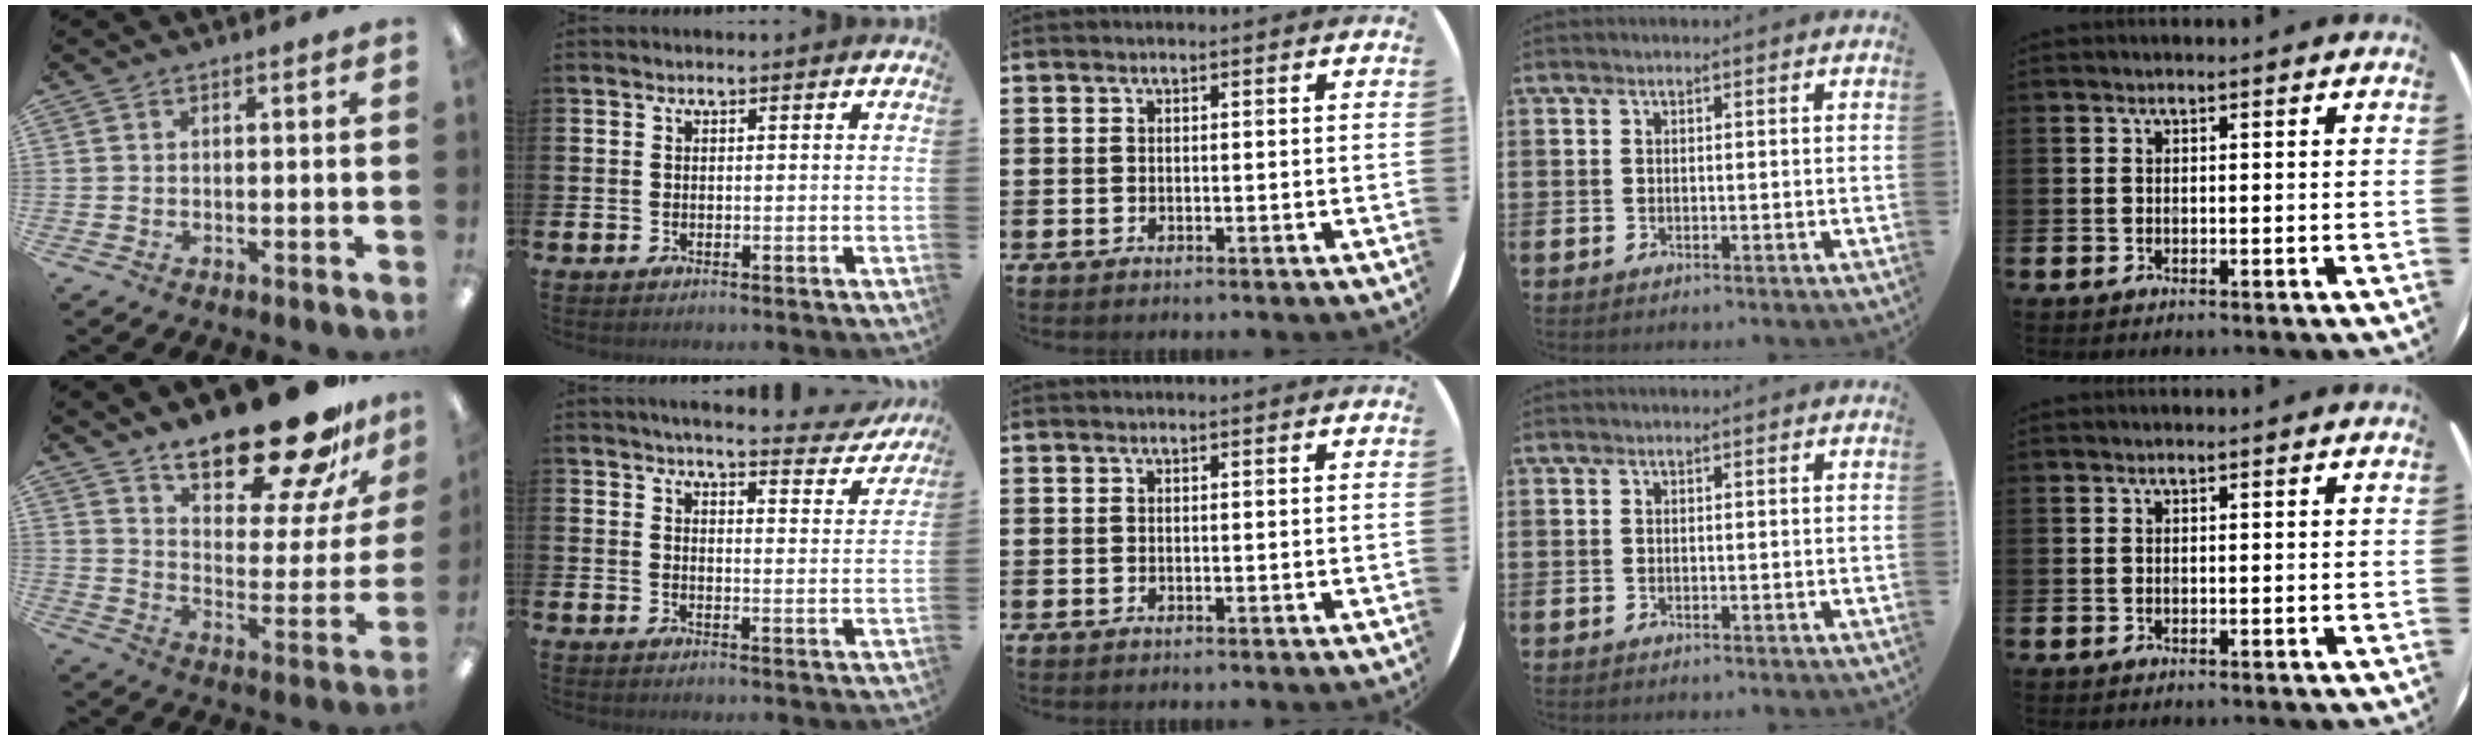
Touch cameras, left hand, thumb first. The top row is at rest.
{"thumb": {"total": 23.3, "force": [18.6, 6.8, 12.2], "torque": [-0.166, -0.135, 0.306]}, "index": {"total": 4.4, "force": [4.3, 0.4, 1.1], "torque": [-0.029, -0.032, 0.070]}}